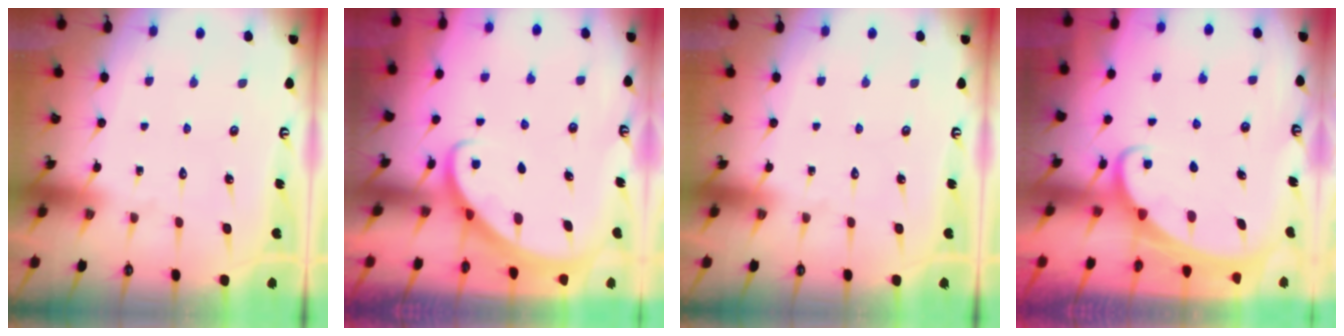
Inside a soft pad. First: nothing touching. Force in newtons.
{"total": 2.7, "press": 2.7, "slide": 0.2}
{"total": 0.0}
{"total": 2.0, "press": 2.0, "slide": 0.2}